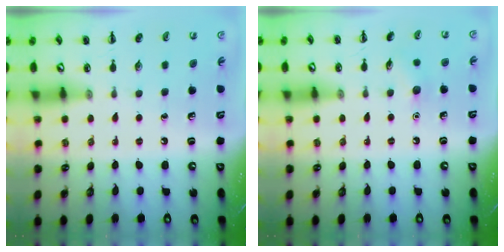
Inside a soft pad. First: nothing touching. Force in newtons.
{"total": 5.3, "press": 5.1, "slide": 1.3}